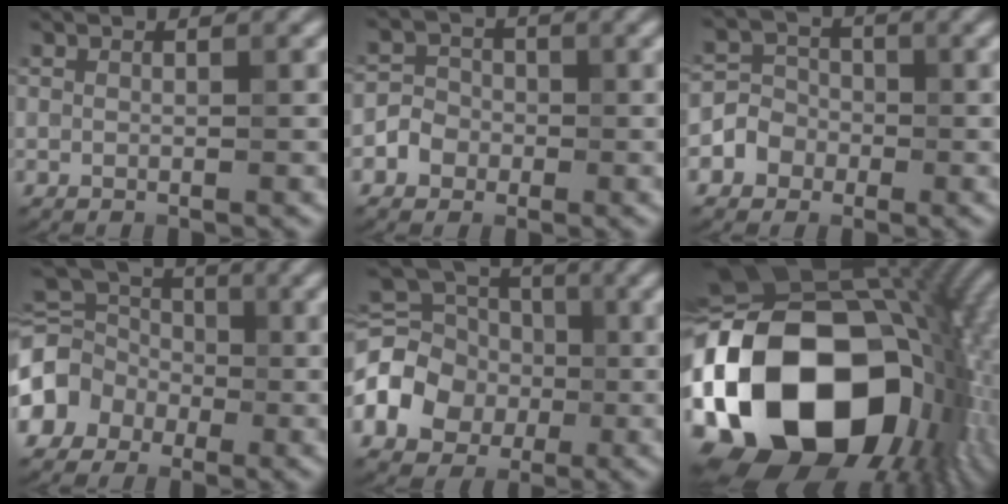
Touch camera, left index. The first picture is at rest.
{"total": 2.5, "force": [-0.9, 2.3, 0.5], "torque": [0.009, 0.003, -0.024]}
{"total": 3.0, "force": [-1.1, 2.8, 0.5], "torque": [0.015, 0.007, -0.031]}
{"total": 8.2, "force": [-2.3, 6.8, 4.0], "torque": [-0.073, 0.011, -0.067]}
{"total": 8.7, "force": [-1.8, 7.1, 4.6], "torque": [-0.085, -0.004, -0.051]}
{"total": 22.1, "force": [-4.2, 15.5, 15.2], "torque": [-0.295, -0.005, -0.065]}